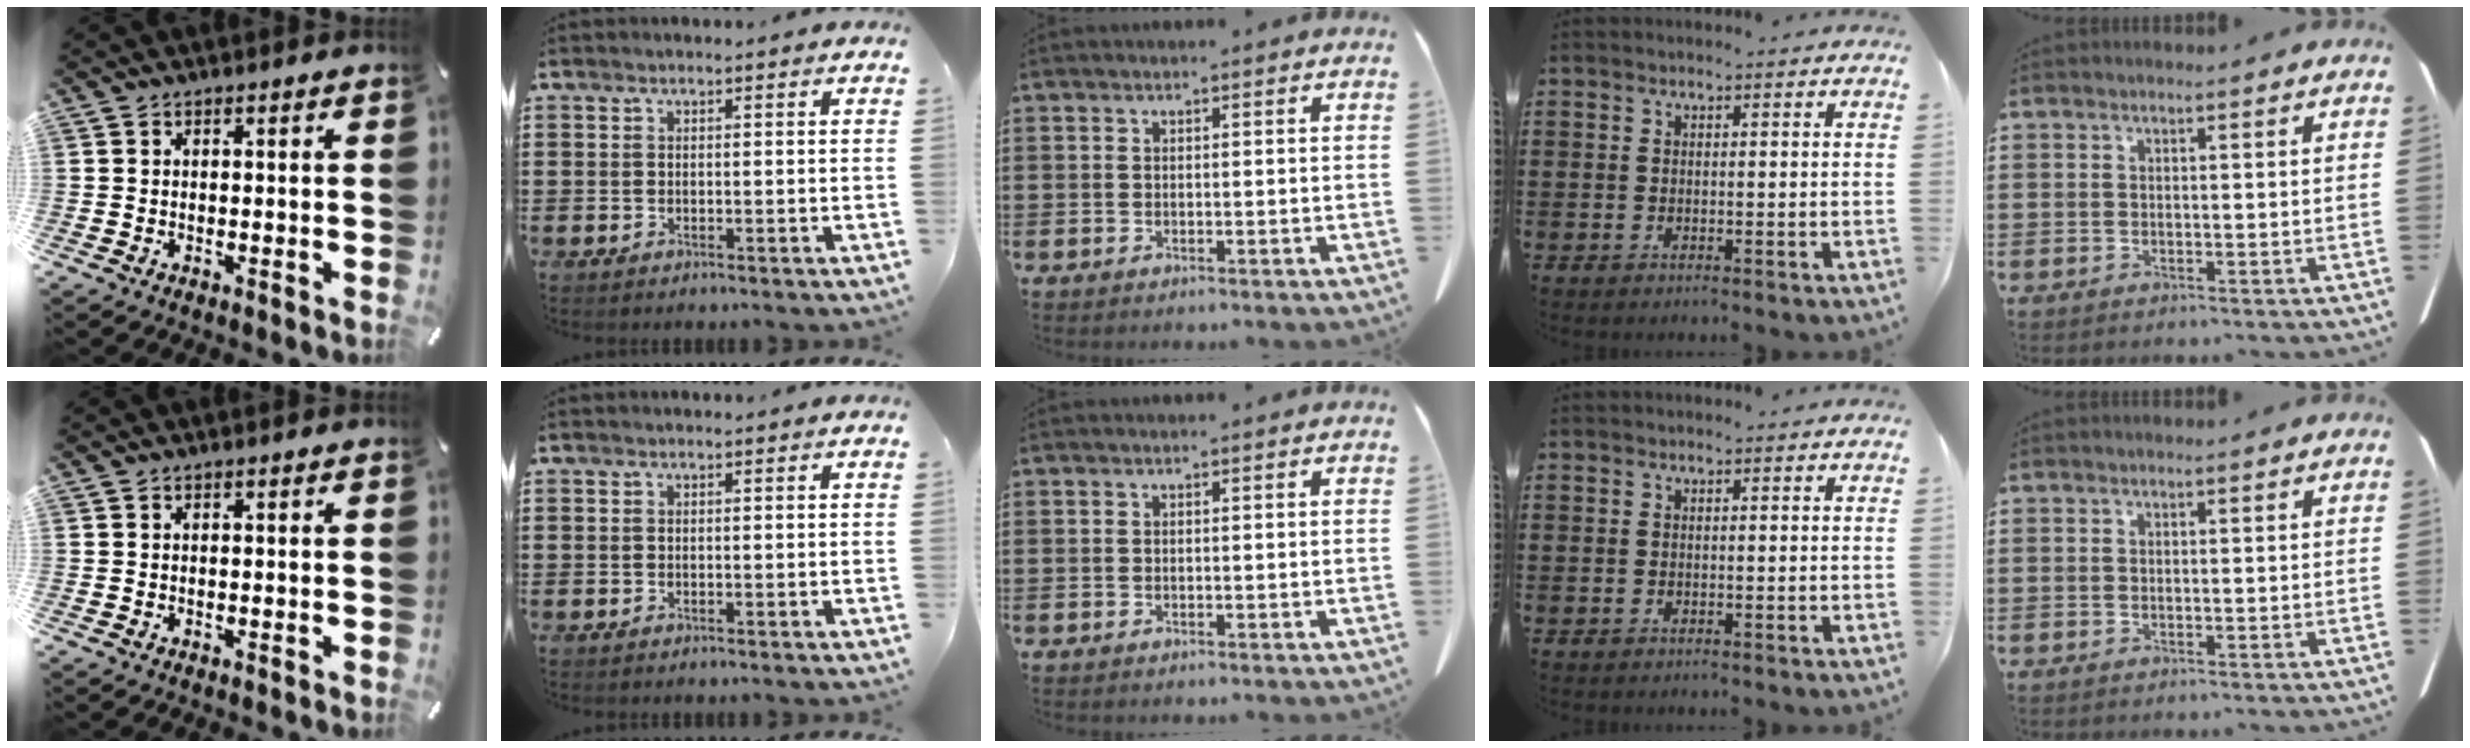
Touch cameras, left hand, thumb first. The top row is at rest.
{}